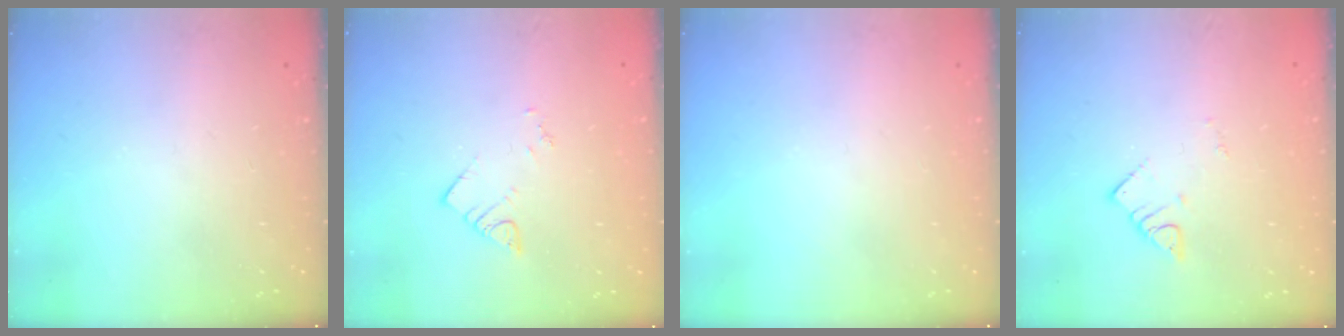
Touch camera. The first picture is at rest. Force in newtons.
{"total": 3.6, "press": 3.6, "slide": 0.1}
{"total": 0.0}
{"total": 2.6, "press": 2.6, "slide": 0.1}